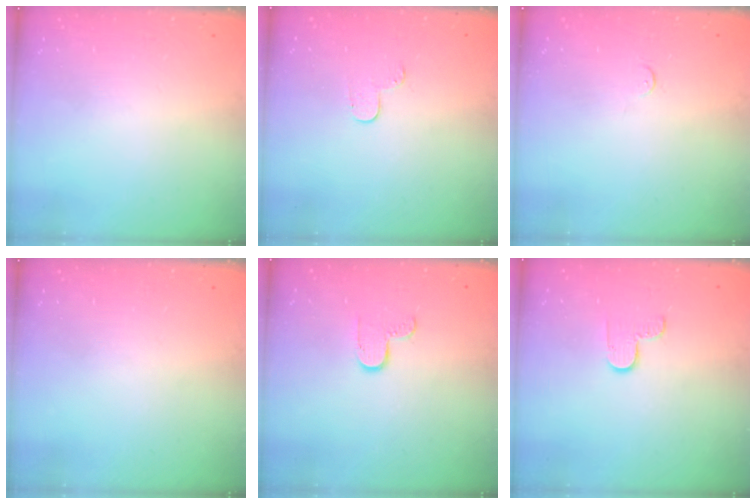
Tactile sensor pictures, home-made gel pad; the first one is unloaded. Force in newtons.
{"total": 4.1, "press": 4.1, "slide": 0.4}
{"total": 3.2, "press": 3.2, "slide": 0.2}
{"total": 0.0}
{"total": 4.7, "press": 4.7, "slide": 0.4}
{"total": 3.8, "press": 3.8, "slide": 0.4}